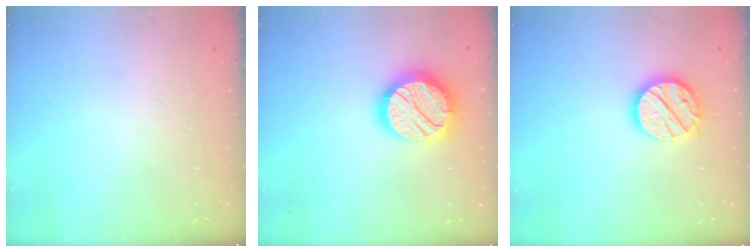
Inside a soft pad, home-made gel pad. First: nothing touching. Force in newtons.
{"total": 19.0, "press": 18.9, "slide": 1.3}
{"total": 15.1, "press": 15.0, "slide": 1.3}